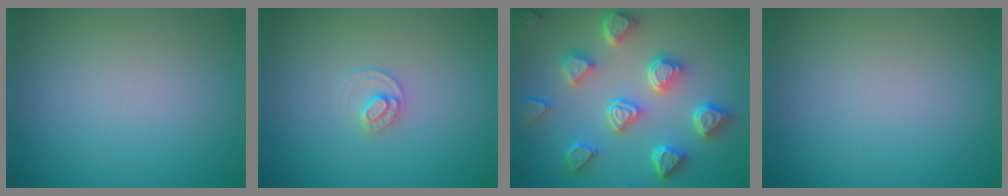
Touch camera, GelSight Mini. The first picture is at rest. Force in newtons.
{"total": 1.5, "press": 1.5, "slide": 0.2}
{"total": 7.0, "press": 5.8, "slide": 3.9}
{"total": 0.0}